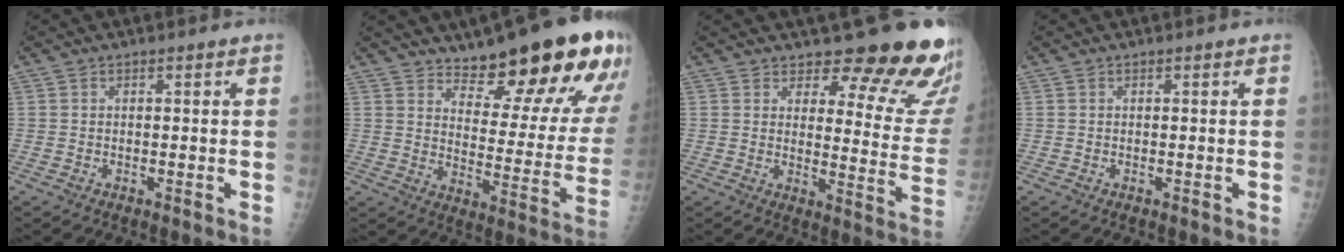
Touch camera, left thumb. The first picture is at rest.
{"total": 22.5, "force": [15.7, 6.8, 14.5], "torque": [-0.149, -0.098, 0.213]}
{"total": 17.5, "force": [15.1, 4.9, 7.3], "torque": [-0.039, -0.130, 0.169]}
{"total": 0.0}